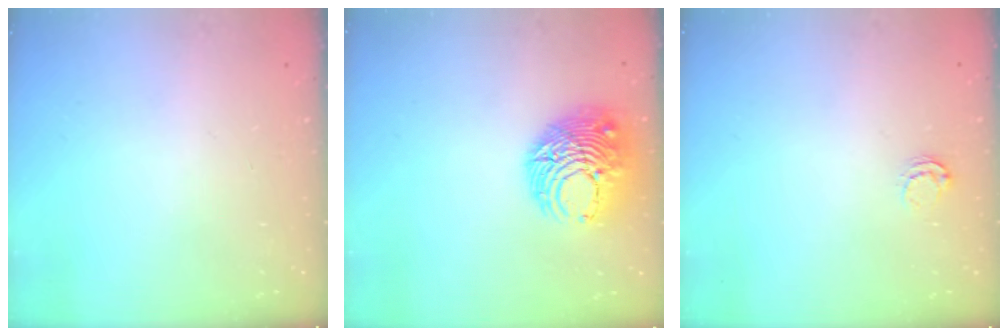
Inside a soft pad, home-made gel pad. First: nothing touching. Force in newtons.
{"total": 10.7, "press": 10.6, "slide": 1.3}
{"total": 3.9, "press": 3.9, "slide": 0.2}